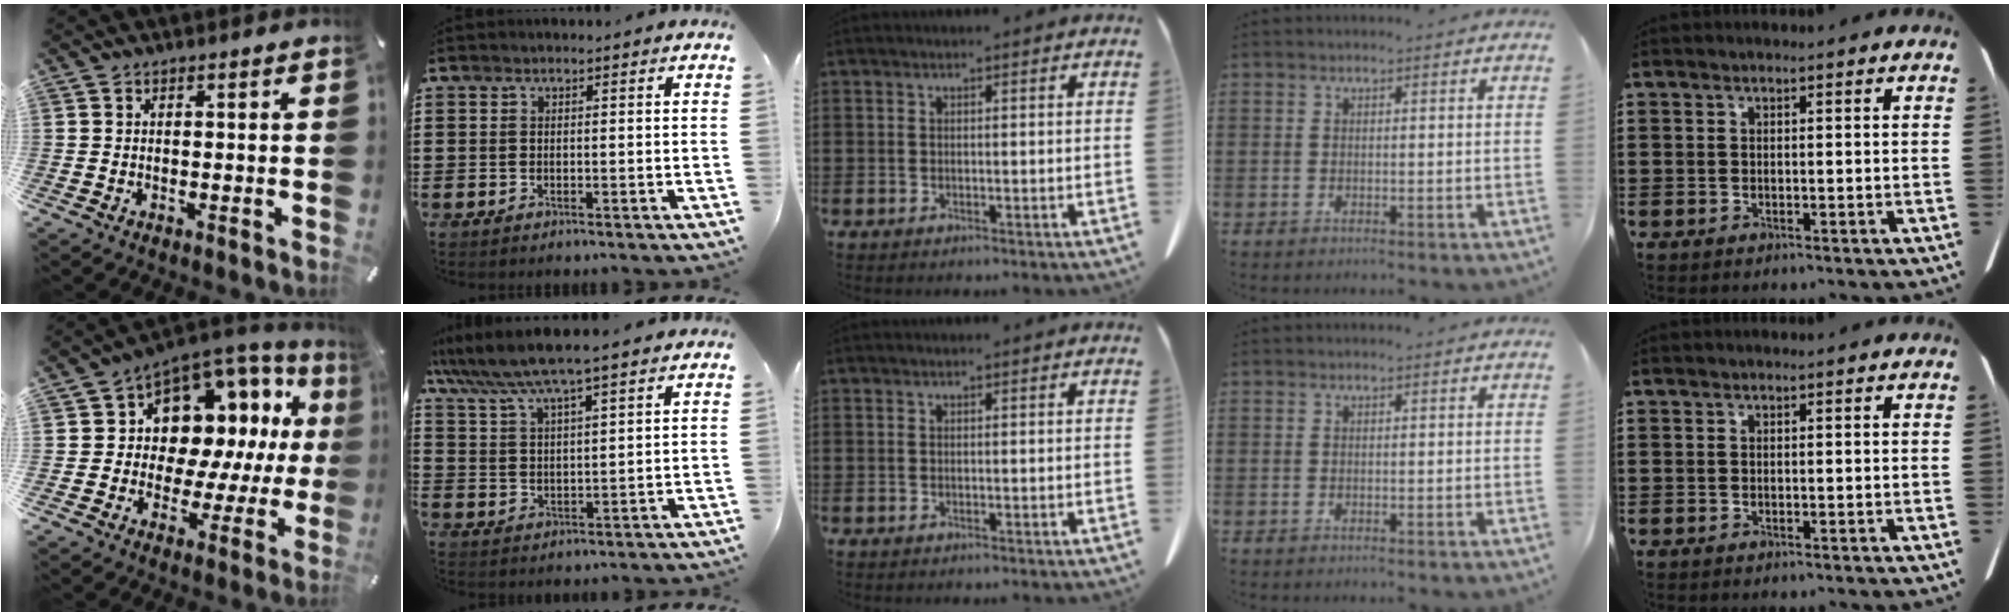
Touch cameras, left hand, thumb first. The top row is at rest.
{"thumb": {"total": 10.7, "force": [4.4, 8.8, 4.3], "torque": [-0.063, -0.063, 0.086]}, "index": {"total": 6.3, "force": [5.5, 0.6, 3.0], "torque": [-0.078, -0.019, 0.095]}}